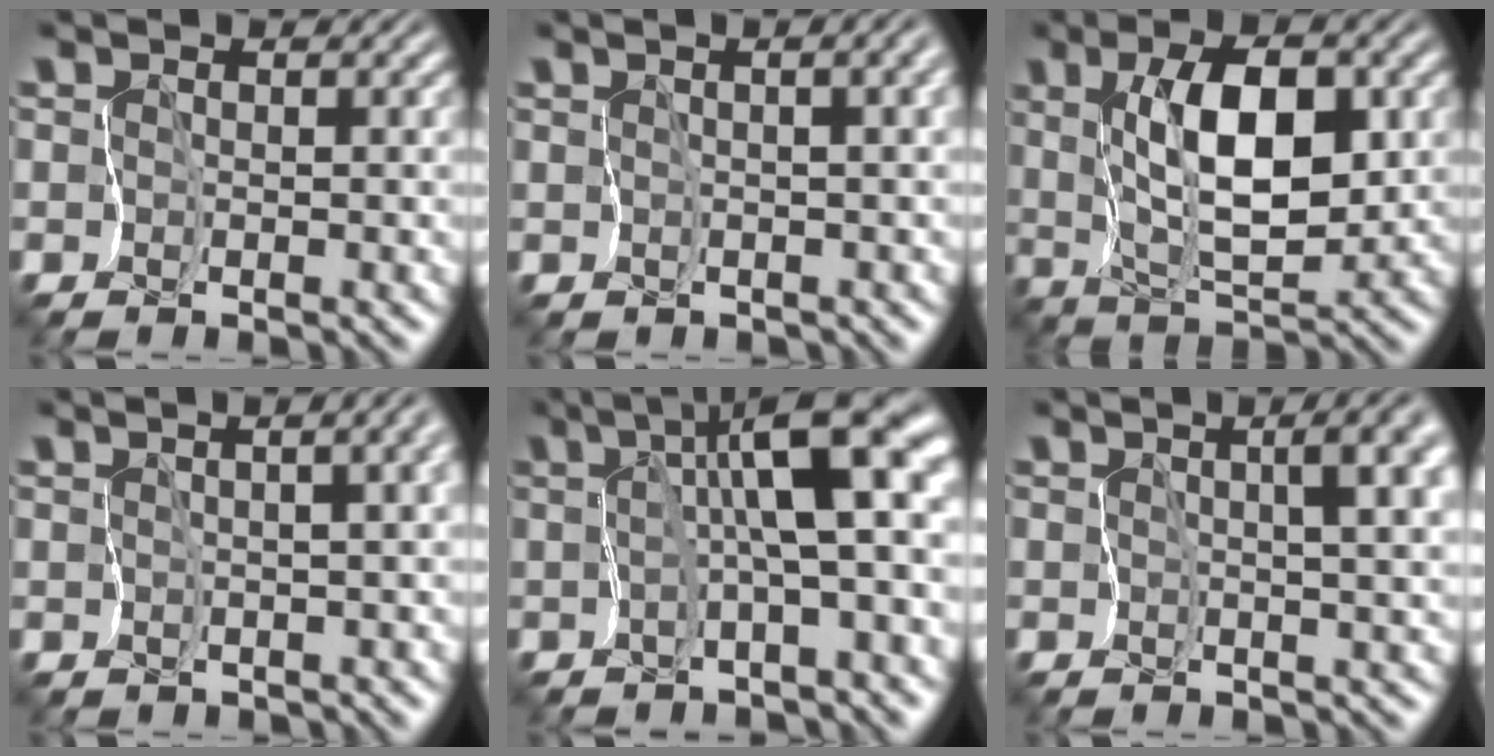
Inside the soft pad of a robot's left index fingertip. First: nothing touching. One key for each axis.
{"total": 4.2, "fx": 0.5, "fy": 2.4, "fz": 3.4, "tx": -0.025, "ty": 0.002, "tz": 0.009}
{"total": 6.7, "fx": 2.0, "fy": 2.7, "fz": 5.8, "tx": -0.105, "ty": 0.001, "tz": 0.047}
{"total": 6.0, "fx": 0.5, "fy": 3.4, "fz": 4.9, "tx": -0.029, "ty": 0.004, "tz": 0.009}
{"total": 8.9, "fx": 0.6, "fy": 1.6, "fz": 8.8, "tx": -0.134, "ty": 0.030, "tz": -0.002}
{"total": 6.2, "fx": 1.0, "fy": 2.1, "fz": 5.7, "tx": -0.073, "ty": 0.004, "tz": 0.019}